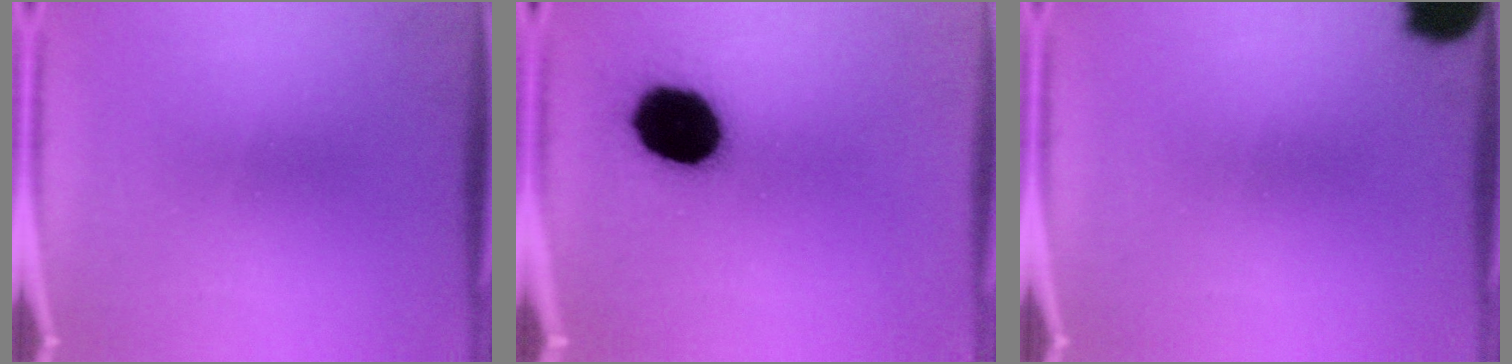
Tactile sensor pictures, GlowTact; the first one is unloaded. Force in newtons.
{"total": 16.9}
{"total": 9.7}